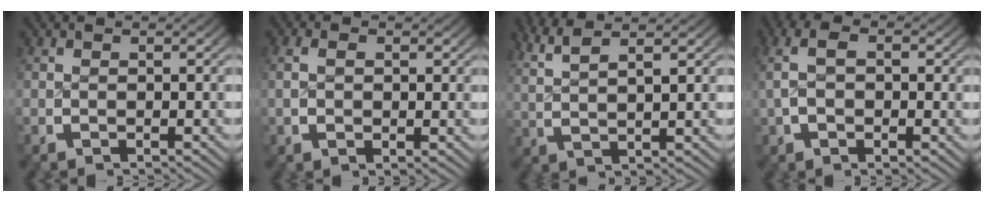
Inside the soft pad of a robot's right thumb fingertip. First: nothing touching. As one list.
[{"total": 2.2, "force": [0.4, 1.5, 1.6], "torque": [-0.032, -0.002, 0.009]}, {"total": 4.7, "force": [3.5, 1.2, 2.9], "torque": [-0.061, 0.005, 0.071]}, {"total": 4.3, "force": [0.5, 2.6, 3.4], "torque": [-0.068, 0.002, 0.006]}]